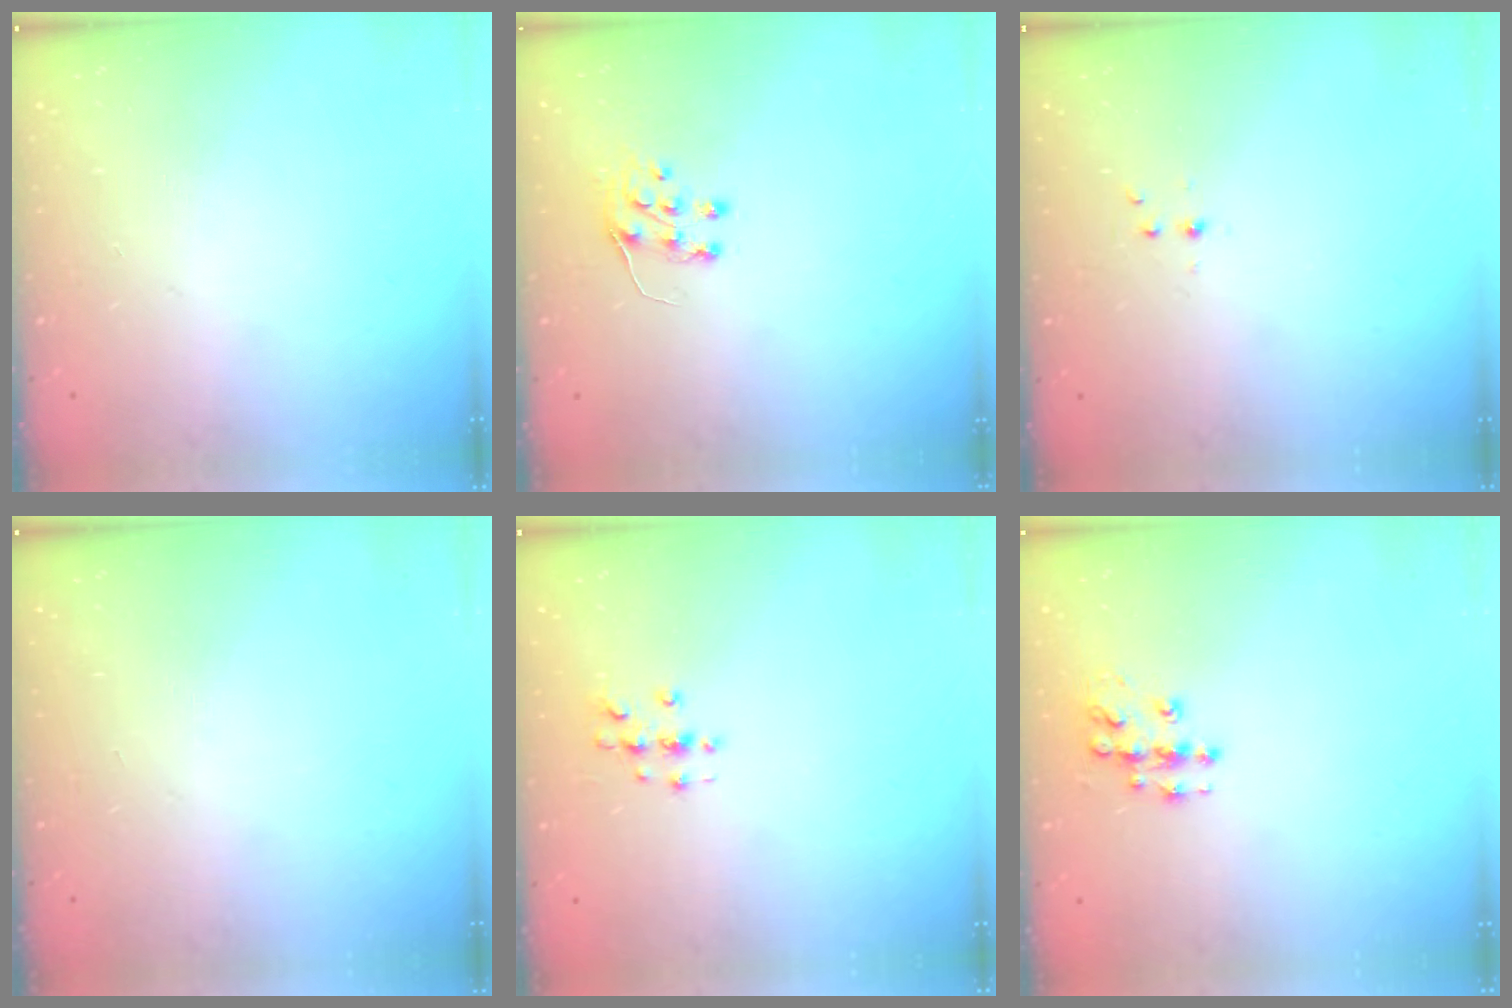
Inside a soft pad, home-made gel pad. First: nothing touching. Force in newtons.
{"total": 6.5, "press": 6.4, "slide": 0.6}
{"total": 3.0, "press": 2.6, "slide": 1.5}
{"total": 0.0}
{"total": 2.7, "press": 2.7, "slide": 0.3}
{"total": 9.4, "press": 9.4, "slide": 0.5}